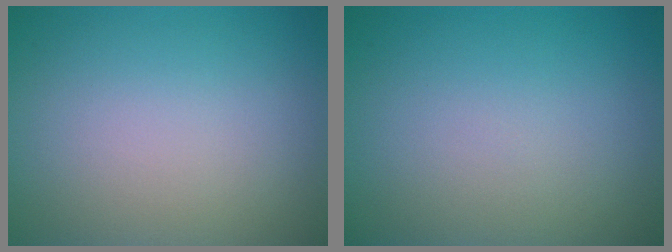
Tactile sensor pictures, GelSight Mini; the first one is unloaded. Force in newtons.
{"total": 0.0}